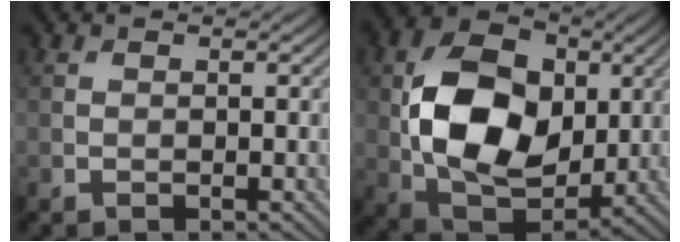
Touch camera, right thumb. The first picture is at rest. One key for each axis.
{"total": 13.8, "fx": 1.2, "fy": 9.6, "fz": 9.8, "tx": -0.196, "ty": 0.000, "tz": 0.025}